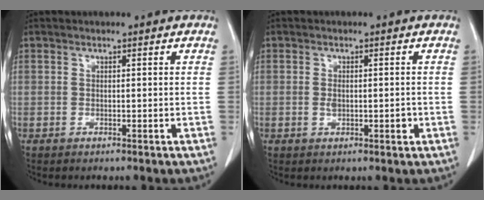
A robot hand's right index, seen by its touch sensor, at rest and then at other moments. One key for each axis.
{"total": 2.6, "fx": -0.3, "fy": 1.2, "fz": 2.2, "tx": -0.040, "ty": -0.002, "tz": 0.000}